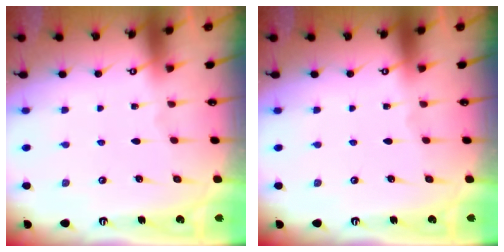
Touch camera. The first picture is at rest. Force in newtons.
{"total": 0.0}